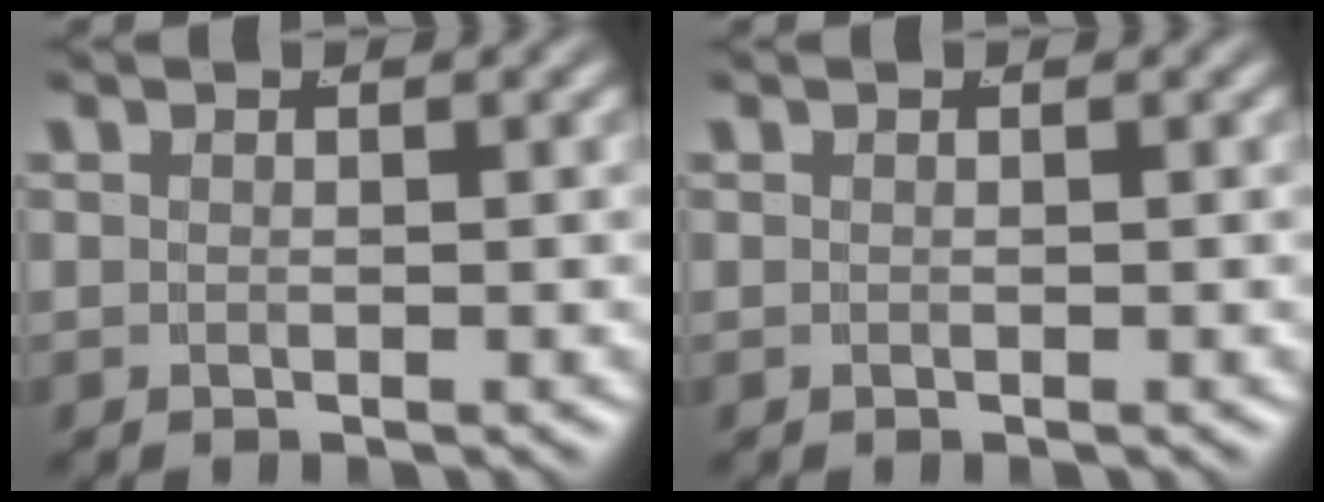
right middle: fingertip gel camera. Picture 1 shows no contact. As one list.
[{"total": 0.0}]